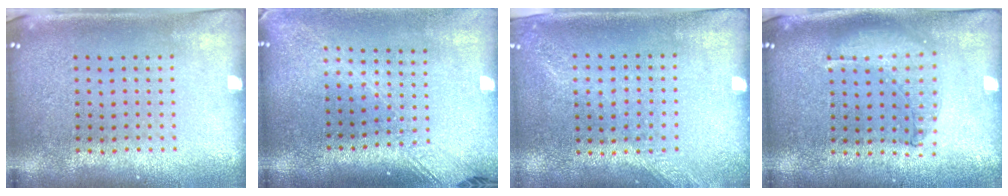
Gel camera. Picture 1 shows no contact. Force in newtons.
{"total": 1.8, "press": 1.4, "slide": 1.1}
{"total": 1.3, "press": 1.2, "slide": 0.5}
{"total": 1.0, "press": 1.0, "slide": 0.2}